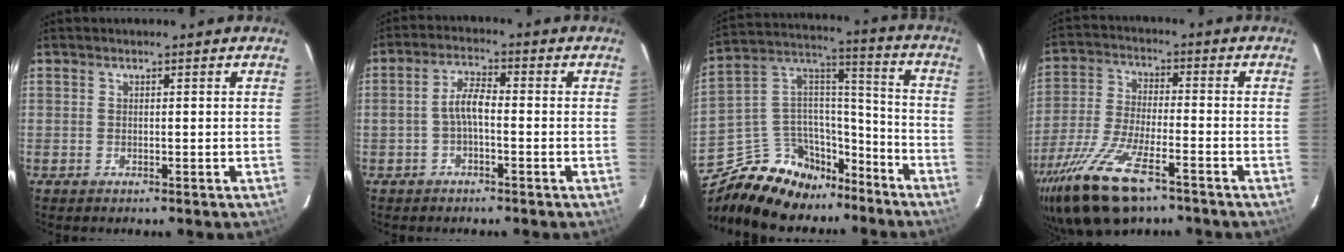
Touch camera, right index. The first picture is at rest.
{"total": 3.7, "force": [-1.2, 1.2, 3.3], "torque": [-0.068, 0.014, -0.025]}
{"total": 18.1, "force": [-13.1, 10.6, 6.5], "torque": [-0.152, 0.075, -0.200]}
{"total": 17.1, "force": [-11.1, 6.0, 11.5], "torque": [-0.253, -0.041, -0.211]}